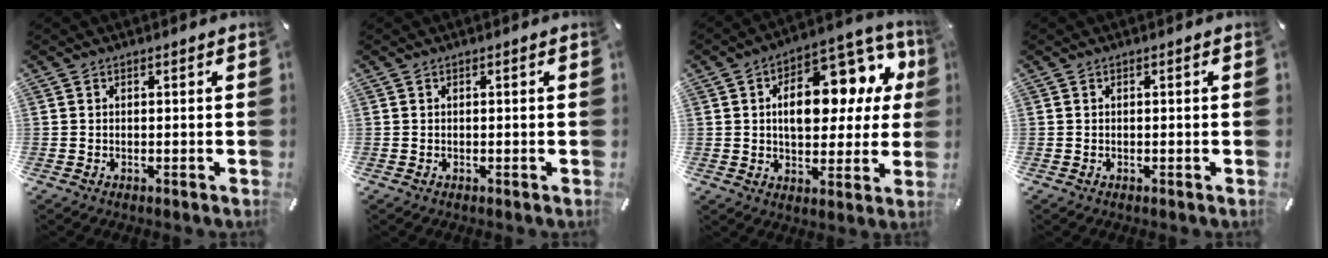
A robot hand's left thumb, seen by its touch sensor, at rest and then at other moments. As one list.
[{"total": 0.0}, {"total": 17.9, "force": [5.2, 10.5, 13.6], "torque": [-0.189, -0.025, 0.088]}, {"total": 0.0}]